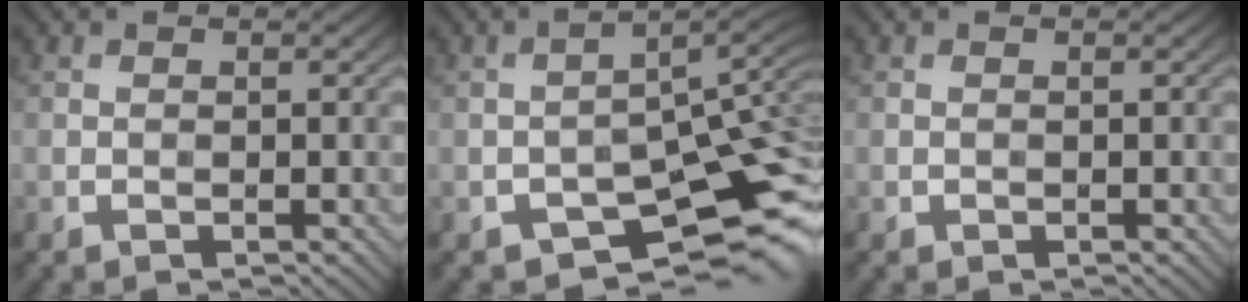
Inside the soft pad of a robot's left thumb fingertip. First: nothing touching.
{"total": 10.7, "force": [-5.6, 4.9, 7.7], "torque": [-0.110, -0.017, -0.090]}
{"total": 0.0}